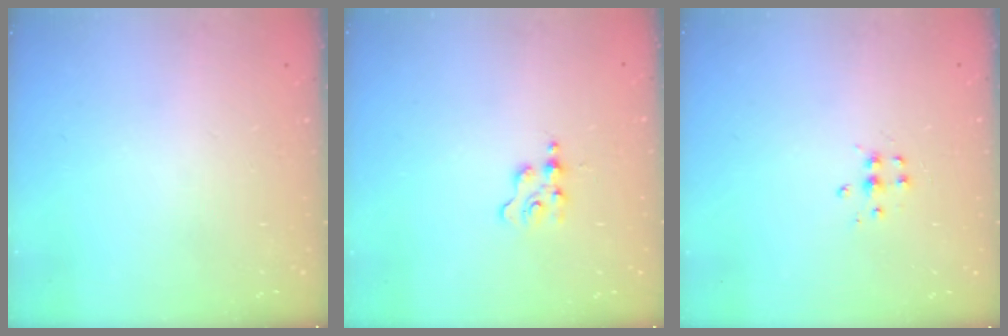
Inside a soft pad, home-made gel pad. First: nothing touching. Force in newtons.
{"total": 1.9, "press": 1.9, "slide": 0.2}
{"total": 4.5, "press": 4.5, "slide": 0.4}